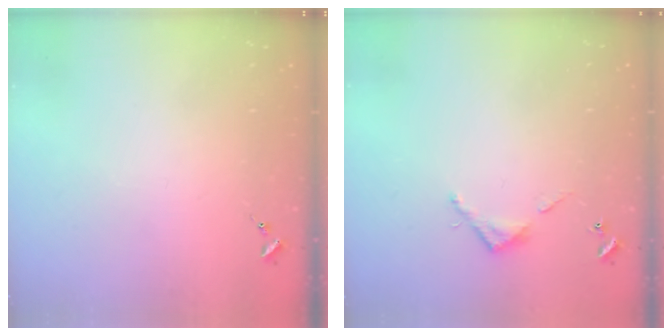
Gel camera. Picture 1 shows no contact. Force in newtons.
{"total": 3.7, "press": 3.7, "slide": 0.2}